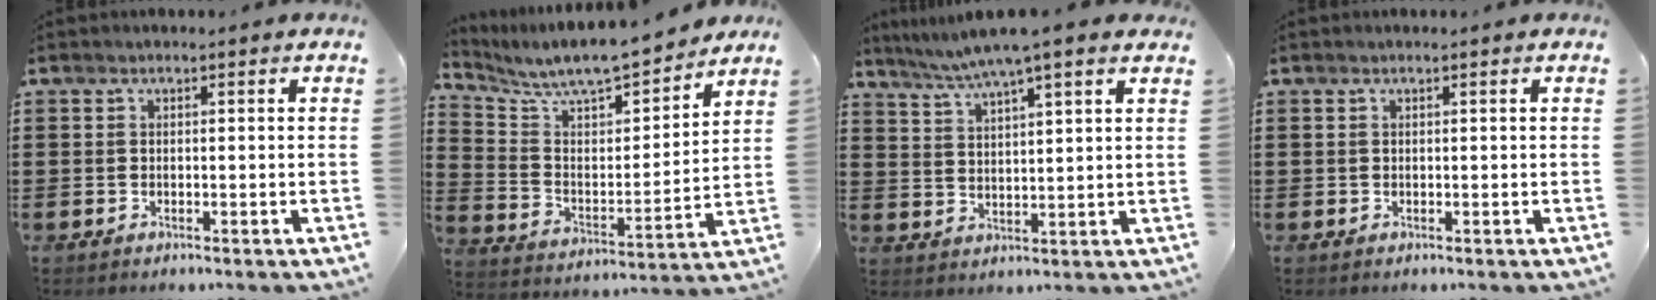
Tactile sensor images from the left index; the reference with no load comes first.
{"total": 8.0, "force": [7.5, 1.0, 2.8], "torque": [-0.089, -0.056, 0.126]}
{"total": 6.0, "force": [4.9, -0.1, 3.5], "torque": [-0.080, -0.018, 0.085]}
{"total": 0.0}